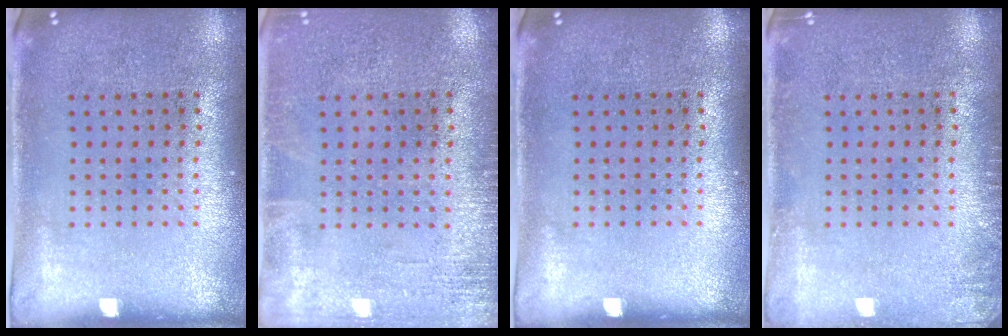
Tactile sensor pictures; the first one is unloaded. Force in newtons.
{"total": 1.7, "press": 1.7, "slide": 0.3}
{"total": 0.0}
{"total": 1.1, "press": 1.1, "slide": 0.2}